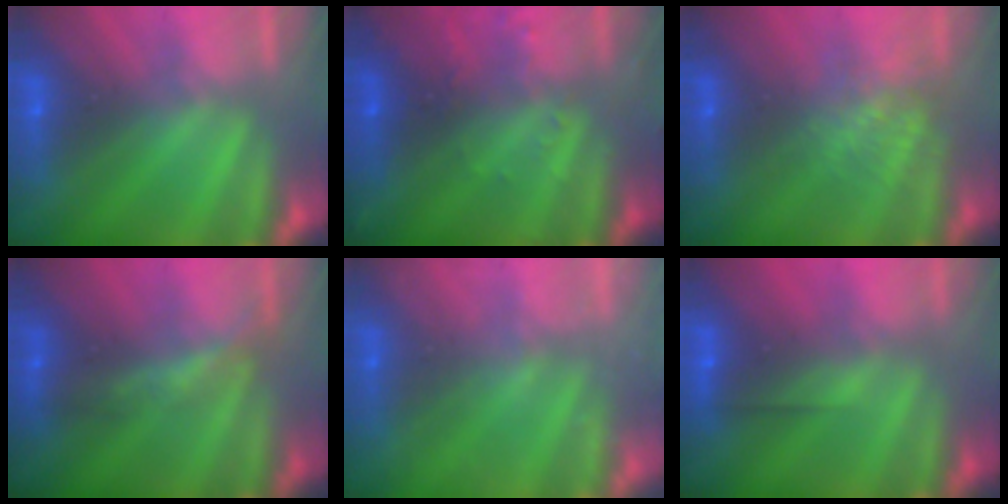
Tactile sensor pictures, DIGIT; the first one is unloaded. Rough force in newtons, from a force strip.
{"total": 2.9}
{"total": 4.3}
{"total": 1.9}
{"total": 2.4}
{"total": 2.6}